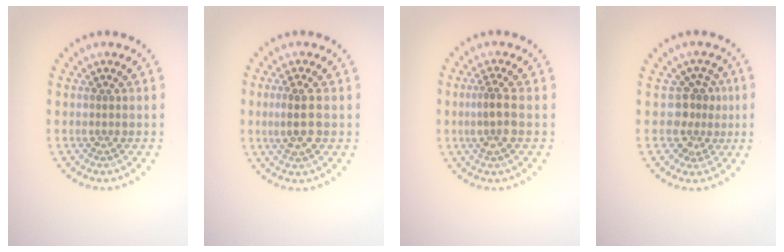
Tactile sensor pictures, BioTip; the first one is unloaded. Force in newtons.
{"total": 3.0, "press": 2.9, "slide": 0.9}
{"total": 2.1, "press": 1.9, "slide": 0.9}
{"total": 2.7, "press": 2.2, "slide": 1.6}